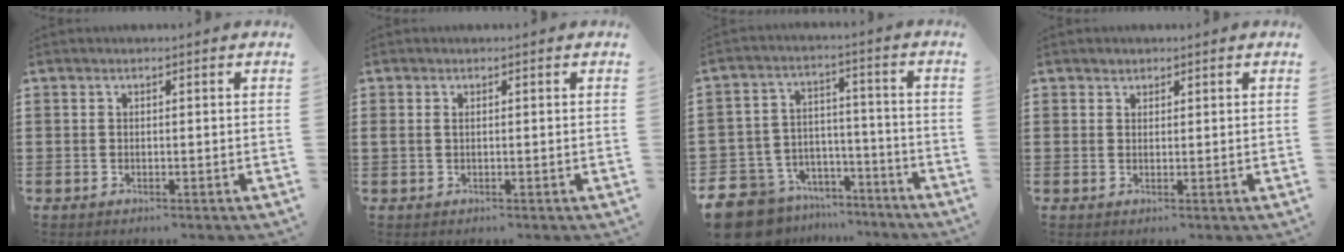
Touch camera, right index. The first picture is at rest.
{"total": 0.6, "force": [0.2, 0.3, 0.5], "torque": [-0.011, 0.002, 0.002]}
{"total": 9.8, "force": [-8.8, 4.1, 1.7], "torque": [-0.064, 0.025, -0.172]}
{"total": 1.1, "force": [1.0, 0.5, 0.0], "torque": [-0.003, -0.002, 0.020]}